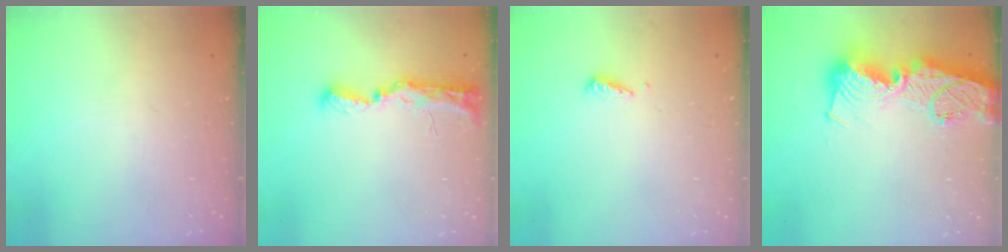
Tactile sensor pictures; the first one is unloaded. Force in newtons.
{"total": 8.8, "press": 8.7, "slide": 0.9}
{"total": 2.9, "press": 2.9, "slide": 0.4}
{"total": 19.6, "press": 19.5, "slide": 1.9}